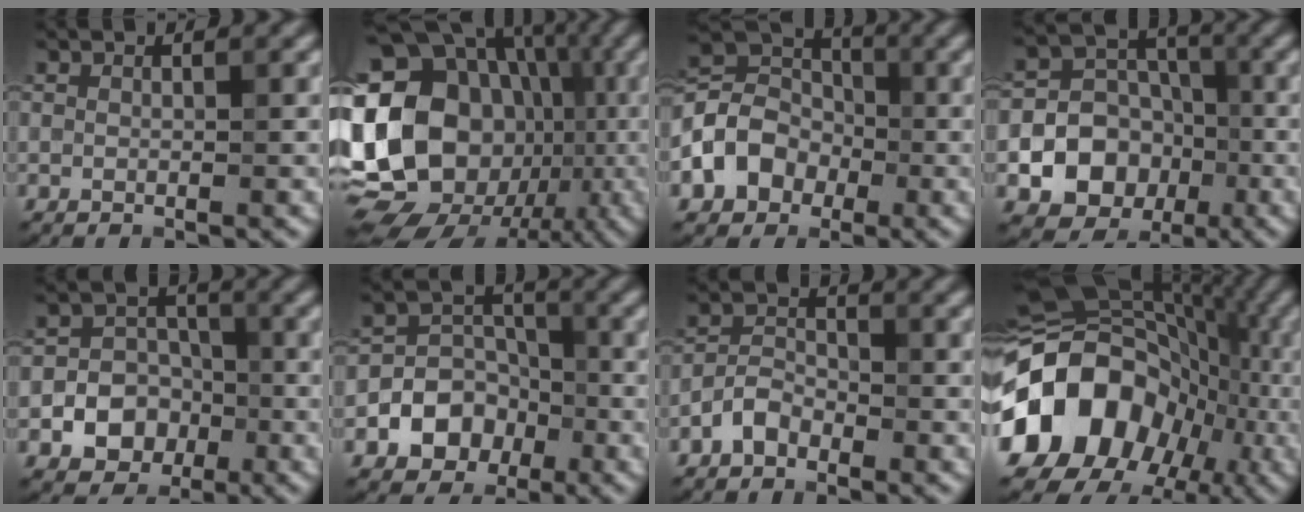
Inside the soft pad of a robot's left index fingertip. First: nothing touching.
{"total": 21.5, "force": [-1.5, 18.1, 11.4], "torque": [-0.199, 0.031, -0.056]}
{"total": 5.3, "force": [-1.9, 4.2, 2.6], "torque": [-0.048, 0.010, -0.050]}
{"total": 10.2, "force": [-3.0, 9.0, 3.7], "torque": [-0.053, -0.005, -0.073]}
{"total": 6.3, "force": [-2.3, 5.5, 2.2], "torque": [-0.016, 0.007, -0.057]}
{"total": 6.3, "force": [-2.6, 5.3, 2.4], "torque": [-0.016, 0.009, -0.069]}
{"total": 2.2, "force": [-1.6, 1.1, 1.0], "torque": [-0.022, 0.015, -0.034]}
{"total": 17.7, "force": [-4.2, 14.0, 10.0], "torque": [-0.203, 0.004, -0.074]}